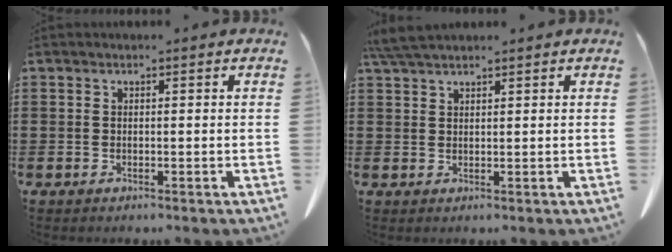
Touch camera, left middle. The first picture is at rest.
{"total": 3.6, "force": [3.0, 0.4, 2.0], "torque": [-0.047, -0.001, 0.057]}